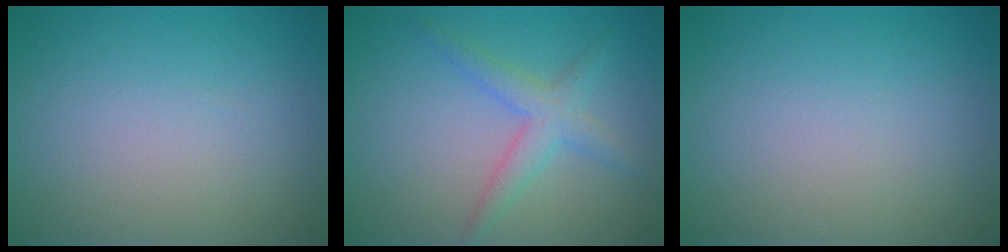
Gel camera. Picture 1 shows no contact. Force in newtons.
{"total": 2.9, "press": 2.9, "slide": 0.1}
{"total": 0.0}